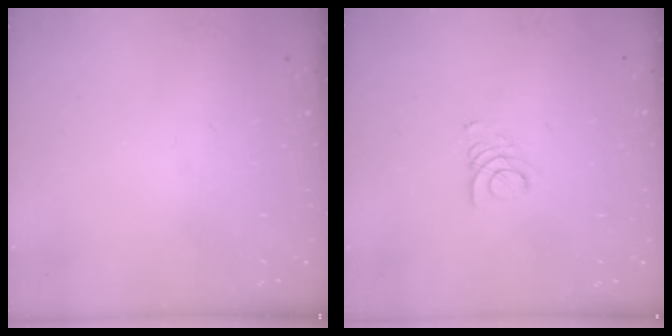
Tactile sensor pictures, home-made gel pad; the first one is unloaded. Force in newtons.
{"total": 1.9, "press": 1.9, "slide": 0.2}